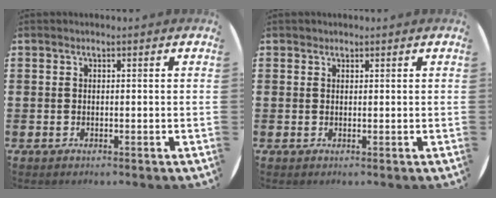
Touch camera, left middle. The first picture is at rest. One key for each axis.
{"total": 0.5, "fx": 0.5, "fy": 0.3, "fz": -0.1, "tx": 0.001, "ty": 0.003, "tz": 0.009}